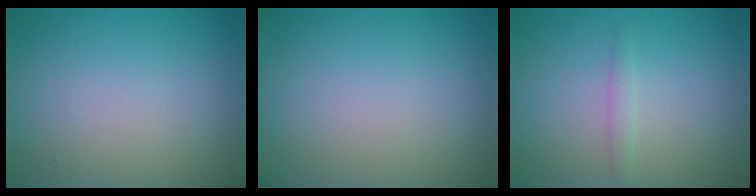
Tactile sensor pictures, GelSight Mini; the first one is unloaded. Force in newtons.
{"total": 0.0}
{"total": 1.0, "press": 0.9, "slide": 0.2}